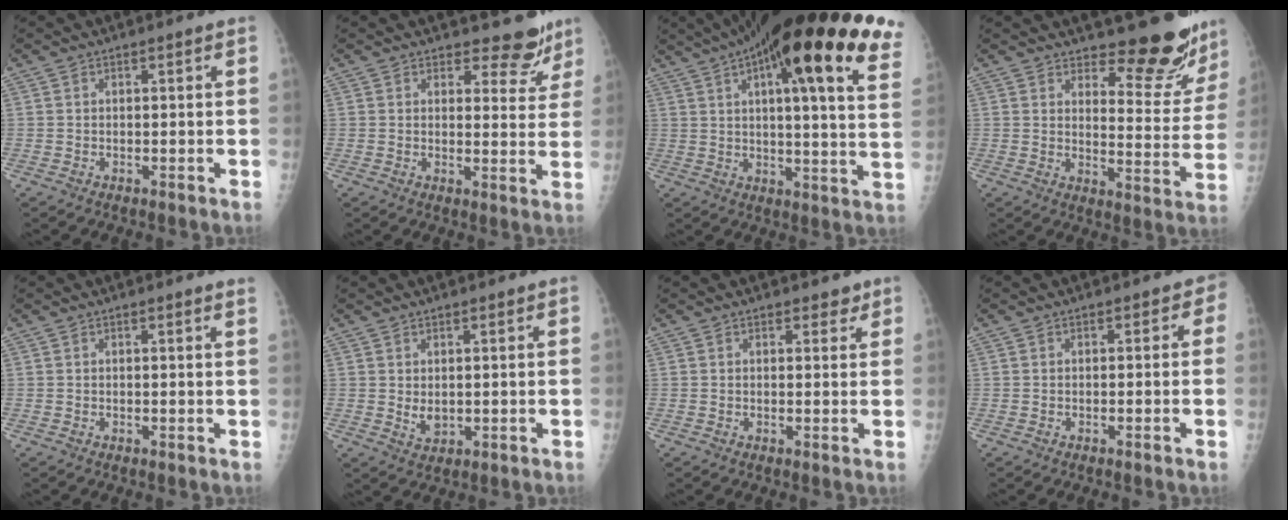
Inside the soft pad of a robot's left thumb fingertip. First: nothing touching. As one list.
[{"total": 6.1, "force": [5.3, 2.9, 1.0], "torque": [0.019, -0.042, 0.059]}, {"total": 30.4, "force": [16.7, 7.0, 24.5], "torque": [-0.300, 0.004, 0.226]}, {"total": 13.6, "force": [12.1, 4.2, 4.7], "torque": [-0.015, -0.112, 0.151]}, {"total": 1.1, "force": [1.0, -0.2, 0.5], "torque": [-0.023, -0.007, 0.007]}, {"total": 2.7, "force": [0.6, 1.9, 1.9], "torque": [-0.026, -0.010, 0.017]}, {"total": 2.0, "force": [1.5, 1.2, 0.7], "torque": [0.010, -0.007, 0.015]}, {"total": 1.4, "force": [-0.1, 1.2, 0.8], "torque": [0.013, 0.007, -0.012]}]